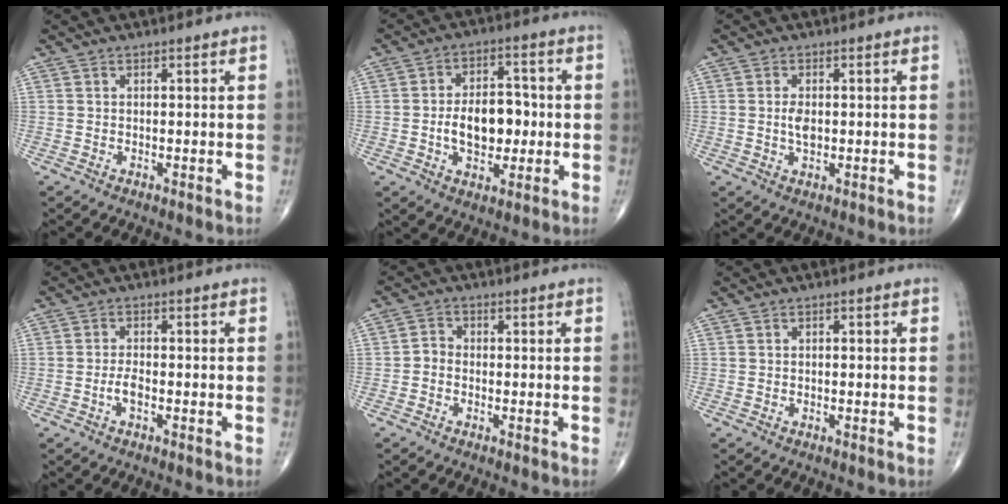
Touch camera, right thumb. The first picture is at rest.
{"total": 10.7, "force": [-1.0, 6.6, 8.3], "torque": [-0.107, 0.017, -0.018]}
{"total": 3.0, "force": [0.0, 1.7, 2.5], "torque": [-0.046, -0.002, 0.000]}
{"total": 2.2, "force": [-0.9, 0.8, 1.9], "torque": [-0.038, 0.005, -0.018]}
{"total": 2.1, "force": [-0.7, 1.7, 1.0], "torque": [-0.009, 0.007, -0.022]}
{"total": 0.5, "force": [0.0, 0.3, 0.4], "torque": [-0.006, 0.000, -0.001]}